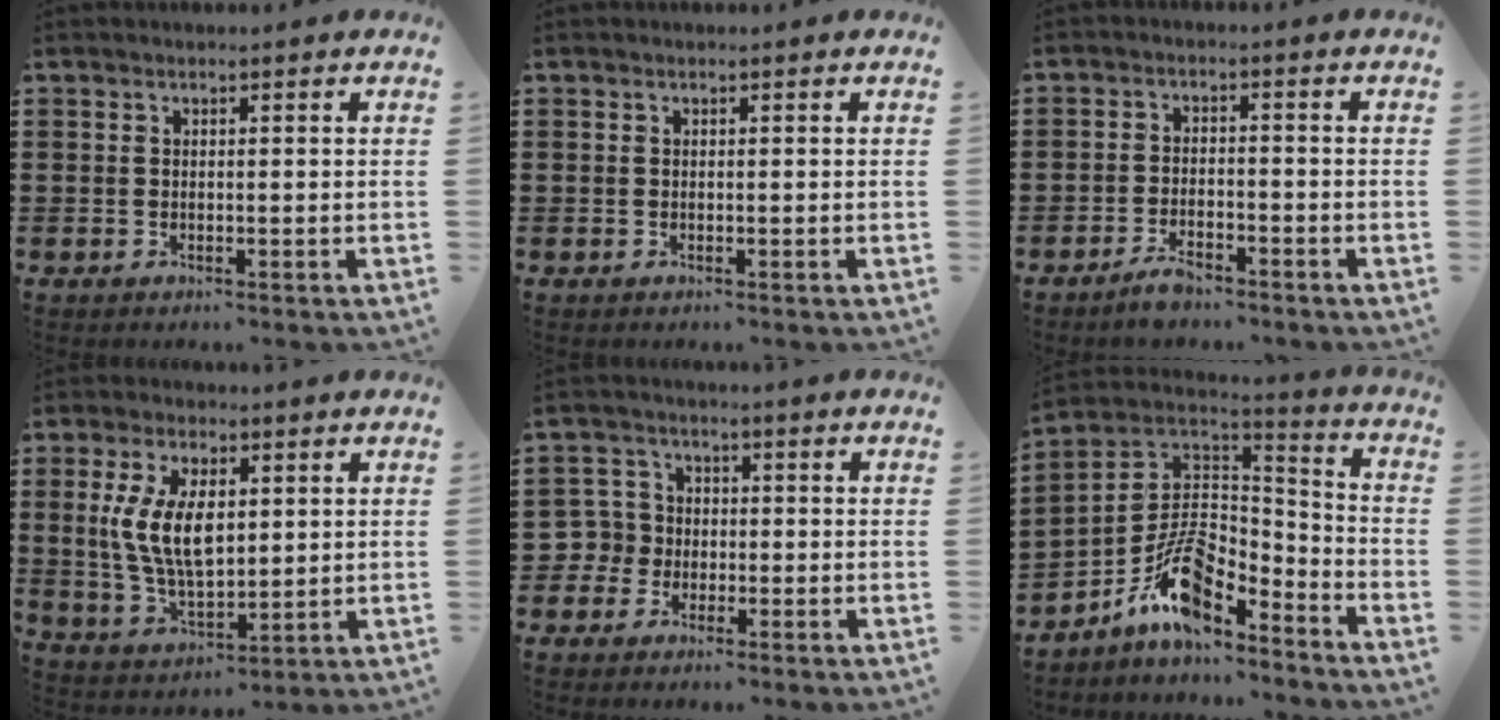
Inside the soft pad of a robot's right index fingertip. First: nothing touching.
{"total": 0.0}
{"total": 3.0, "force": [-2.6, 0.5, 1.4], "torque": [-0.034, 0.003, -0.052]}
{"total": 9.6, "force": [1.8, 4.8, 8.1], "torque": [-0.180, 0.005, 0.029]}
{"total": 4.0, "force": [-1.6, 3.6, 0.6], "torque": [-0.042, 0.001, -0.039]}
{"total": 11.3, "force": [-7.1, 4.9, 7.2], "torque": [-0.152, 0.011, -0.138]}